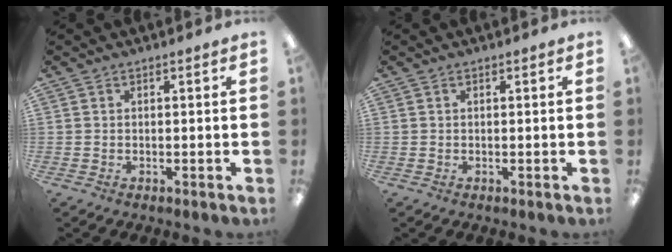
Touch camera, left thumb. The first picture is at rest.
{"total": 0.0}